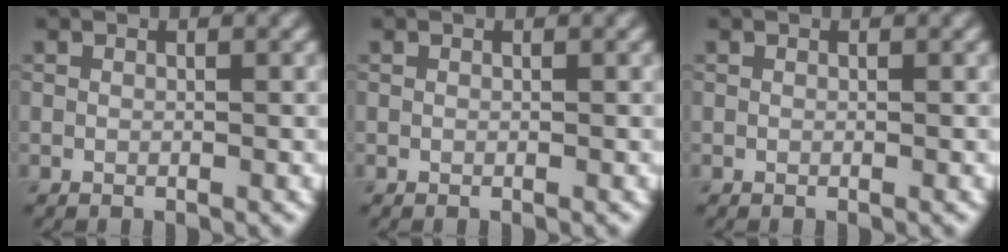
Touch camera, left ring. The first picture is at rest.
{"total": 0.0}
{"total": 0.0}